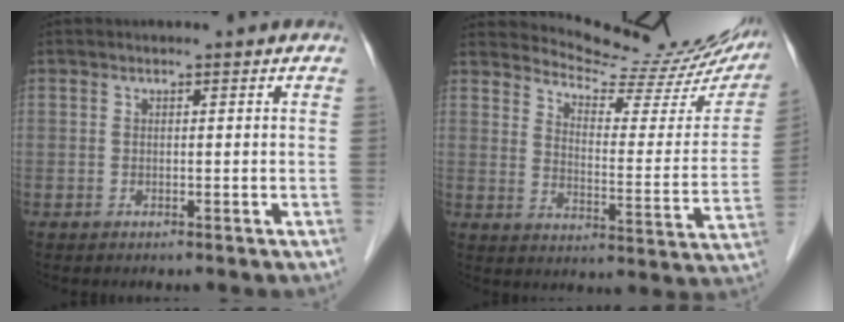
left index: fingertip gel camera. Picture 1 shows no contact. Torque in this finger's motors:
{"motor_torque": [0.84, -1.30, 0.19, 0.00]}